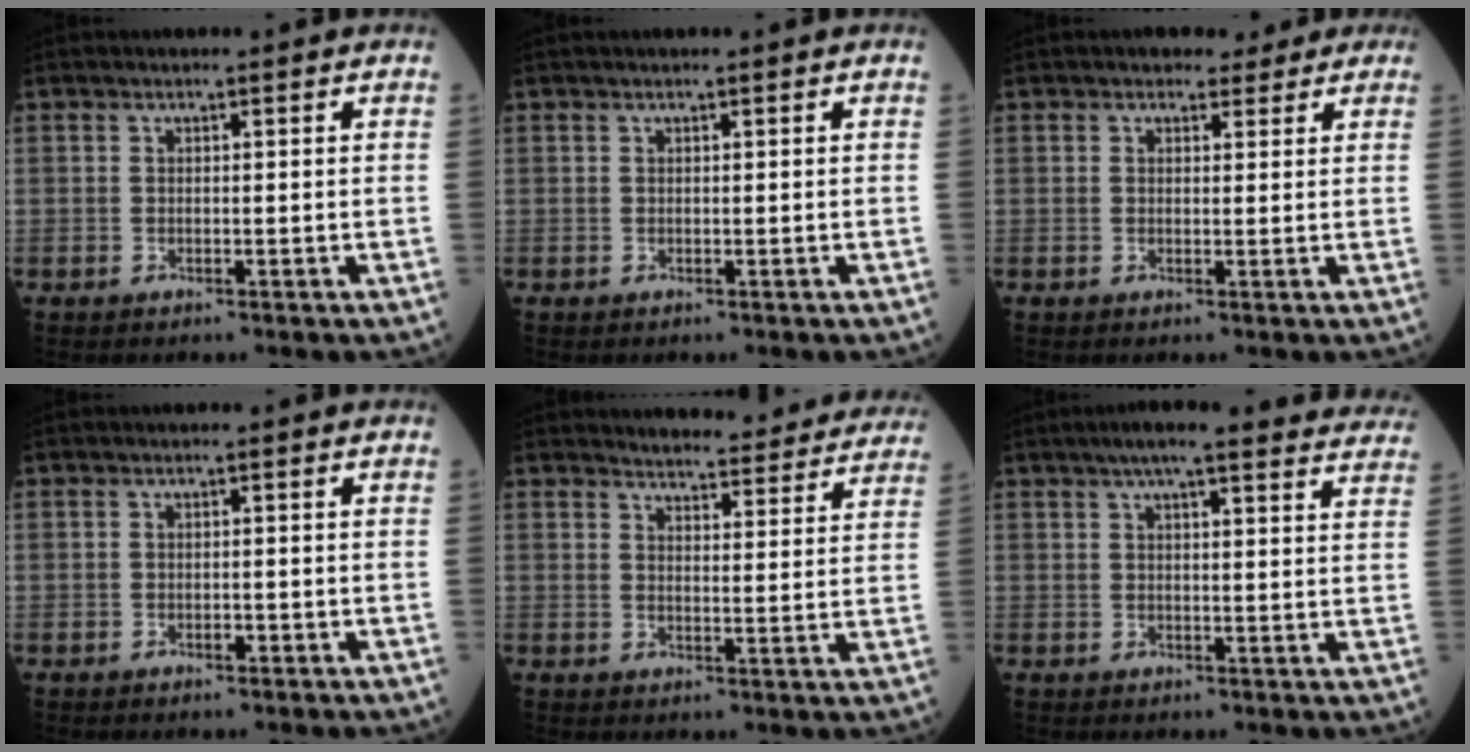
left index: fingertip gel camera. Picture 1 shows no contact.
{"total": 0.5, "force": [0.4, -0.1, 0.2], "torque": [-0.004, 0.012, 0.011]}
{"total": 3.0, "force": [2.3, 1.9, 0.4], "torque": [0.002, 0.009, 0.023]}
{"total": 1.0, "force": [-0.5, 0.4, 0.7], "torque": [-0.013, 0.001, -0.006]}
{"total": 16.0, "force": [15.5, 2.8, 3.2], "torque": [-0.018, -0.031, 0.164]}
{"total": 19.5, "force": [17.2, 2.7, 8.9], "torque": [-0.112, 0.025, 0.200]}